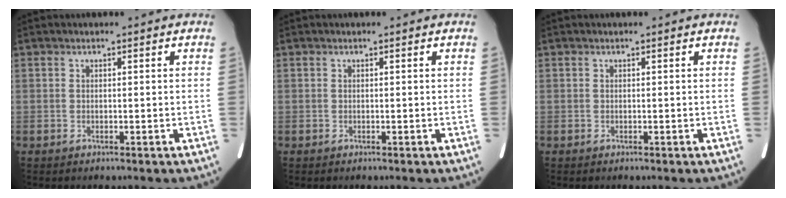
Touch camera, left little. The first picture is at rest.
{"total": 0.0}
{"total": 0.0}